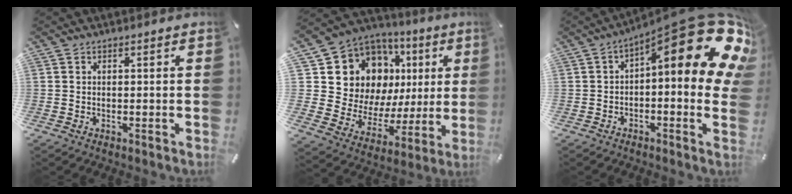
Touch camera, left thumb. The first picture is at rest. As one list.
[{"total": 17.0, "force": [7.7, 13.3, 7.3], "torque": [-0.143, -0.058, 0.161]}, {"total": 22.2, "force": [8.5, 7.4, 19.1], "torque": [-0.250, -0.084, 0.146]}]